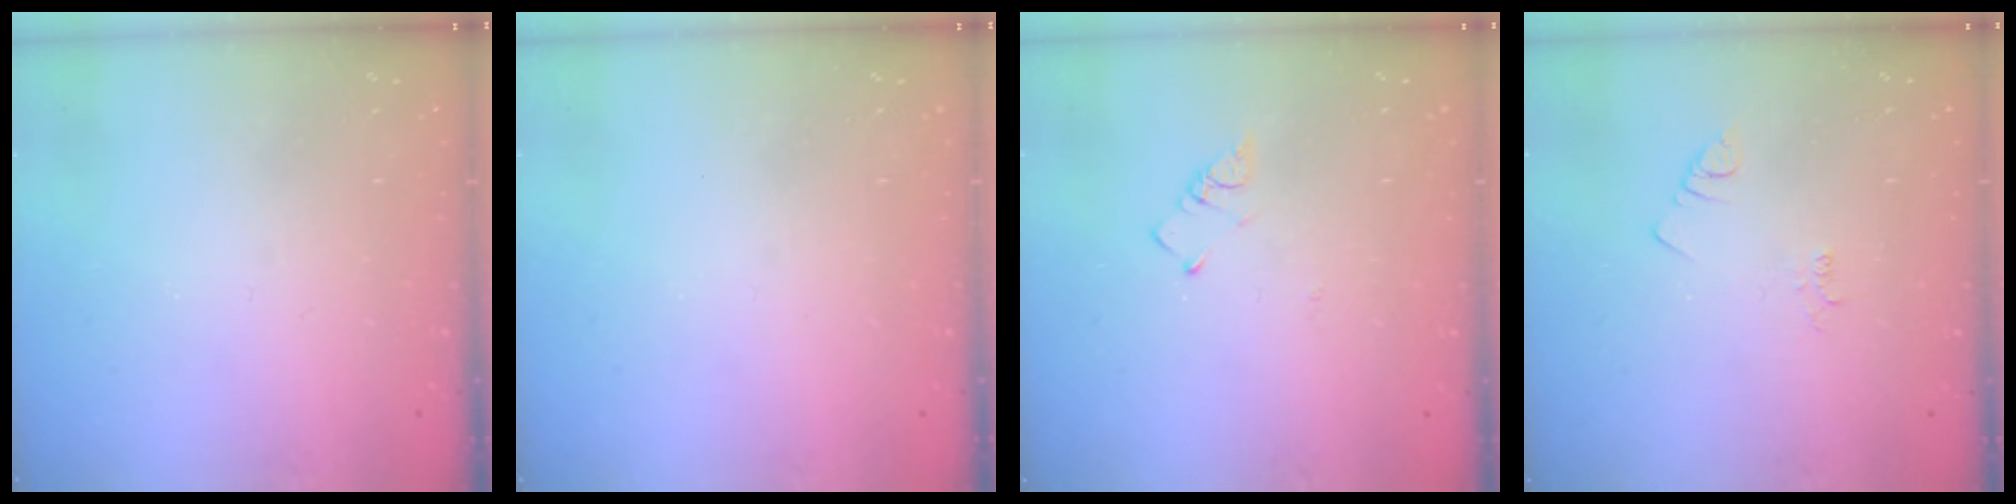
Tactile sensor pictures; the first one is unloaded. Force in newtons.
{"total": 0.0}
{"total": 2.6, "press": 2.6, "slide": 0.5}
{"total": 1.9, "press": 1.9, "slide": 0.3}